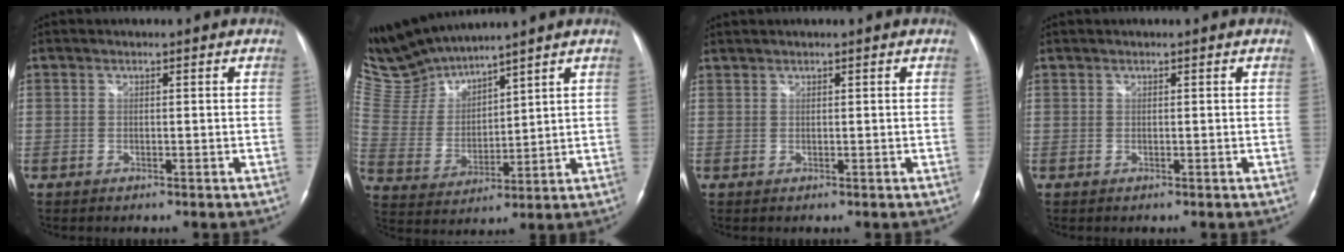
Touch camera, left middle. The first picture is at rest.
{"total": 9.6, "force": [9.6, -0.2, 0.6], "torque": [-0.044, 0.005, 0.219]}
{"total": 0.7, "force": [0.7, 0.0, 0.0], "torque": [-0.008, 0.010, 0.021]}
{"total": 0.0}